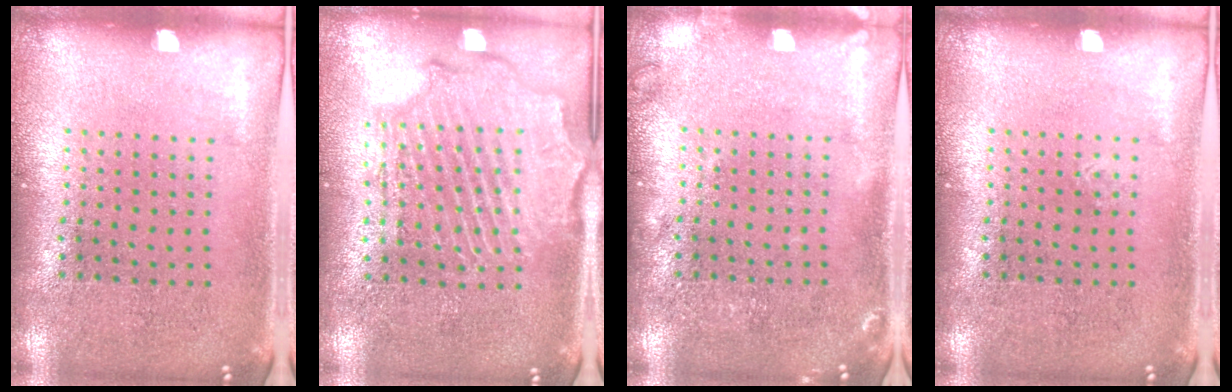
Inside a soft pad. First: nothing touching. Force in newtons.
{"total": 2.2, "press": 2.1, "slide": 0.5}
{"total": 1.2, "press": 1.1, "slide": 0.2}
{"total": 0.0}